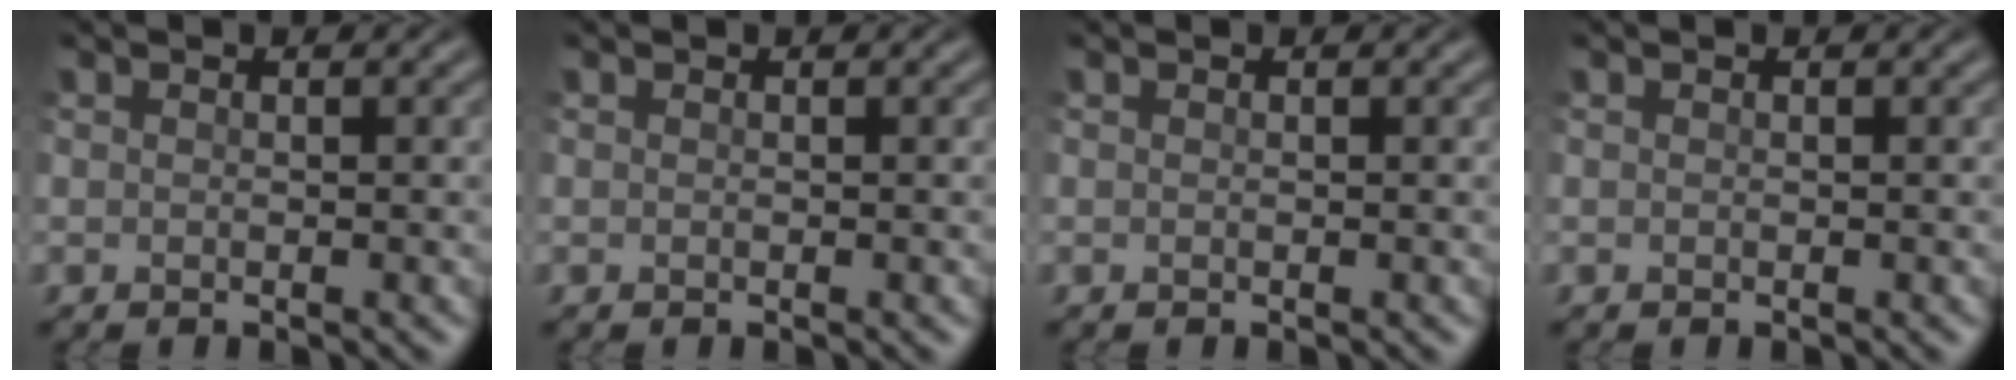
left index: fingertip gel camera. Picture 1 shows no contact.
{"total": 0.0}
{"total": 0.0}
{"total": 0.0}